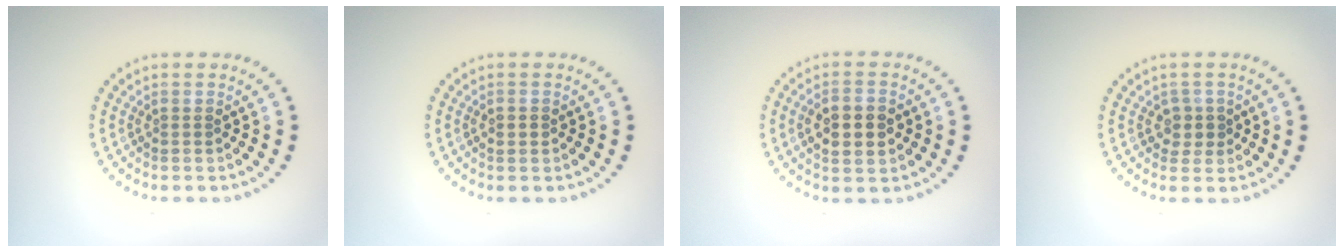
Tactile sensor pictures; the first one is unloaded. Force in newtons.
{"total": 1.1, "press": 1.1, "slide": 0.1}
{"total": 3.6, "press": 3.6, "slide": 0.1}
{"total": 1.8, "press": 1.4, "slide": 1.1}